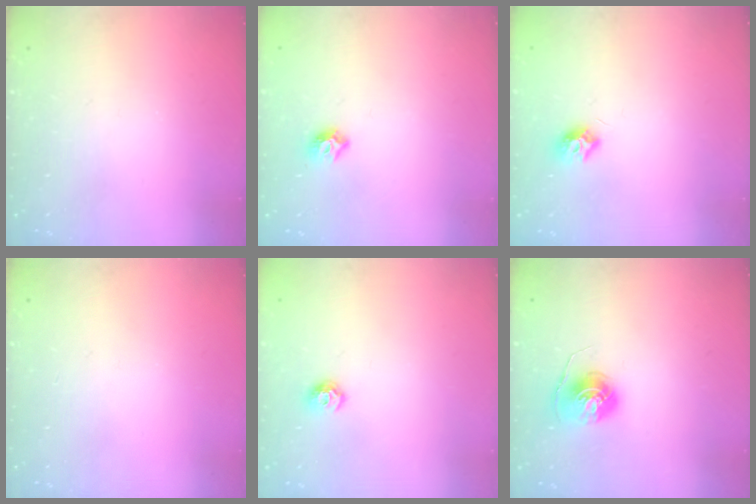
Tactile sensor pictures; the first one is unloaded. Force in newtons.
{"total": 5.8, "press": 5.7, "slide": 0.9}
{"total": 7.4, "press": 7.4, "slide": 0.2}
{"total": 0.0}
{"total": 6.4, "press": 6.3, "slide": 0.9}
{"total": 6.4, "press": 6.4, "slide": 0.6}